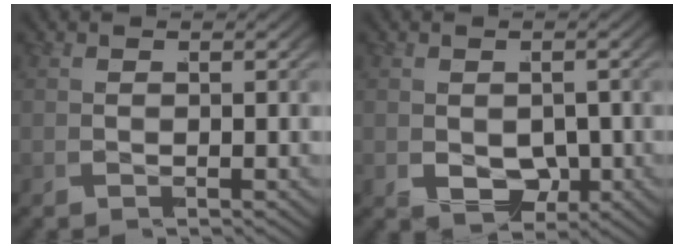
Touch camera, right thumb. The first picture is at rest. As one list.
[{"total": 3.2, "force": [-0.7, 2.5, 1.9], "torque": [-0.042, -0.014, -0.005]}]